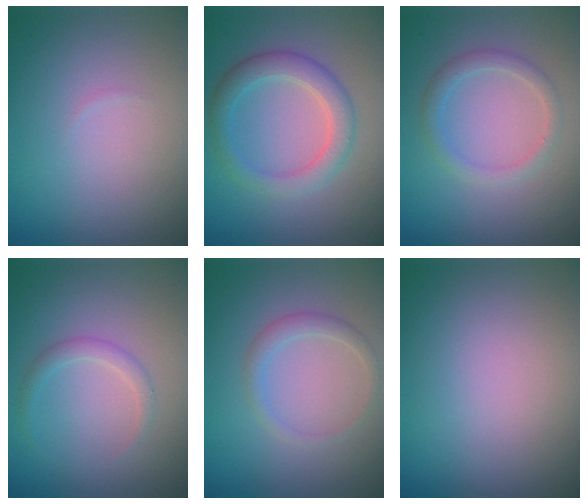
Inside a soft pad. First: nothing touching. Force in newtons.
{"total": 3.4, "press": 3.4, "slide": 0.1}
{"total": 1.9, "press": 1.9, "slide": 0.0}
{"total": 1.3, "press": 1.3, "slide": 0.0}
{"total": 1.6, "press": 1.6, "slide": 0.0}
{"total": 0.0}